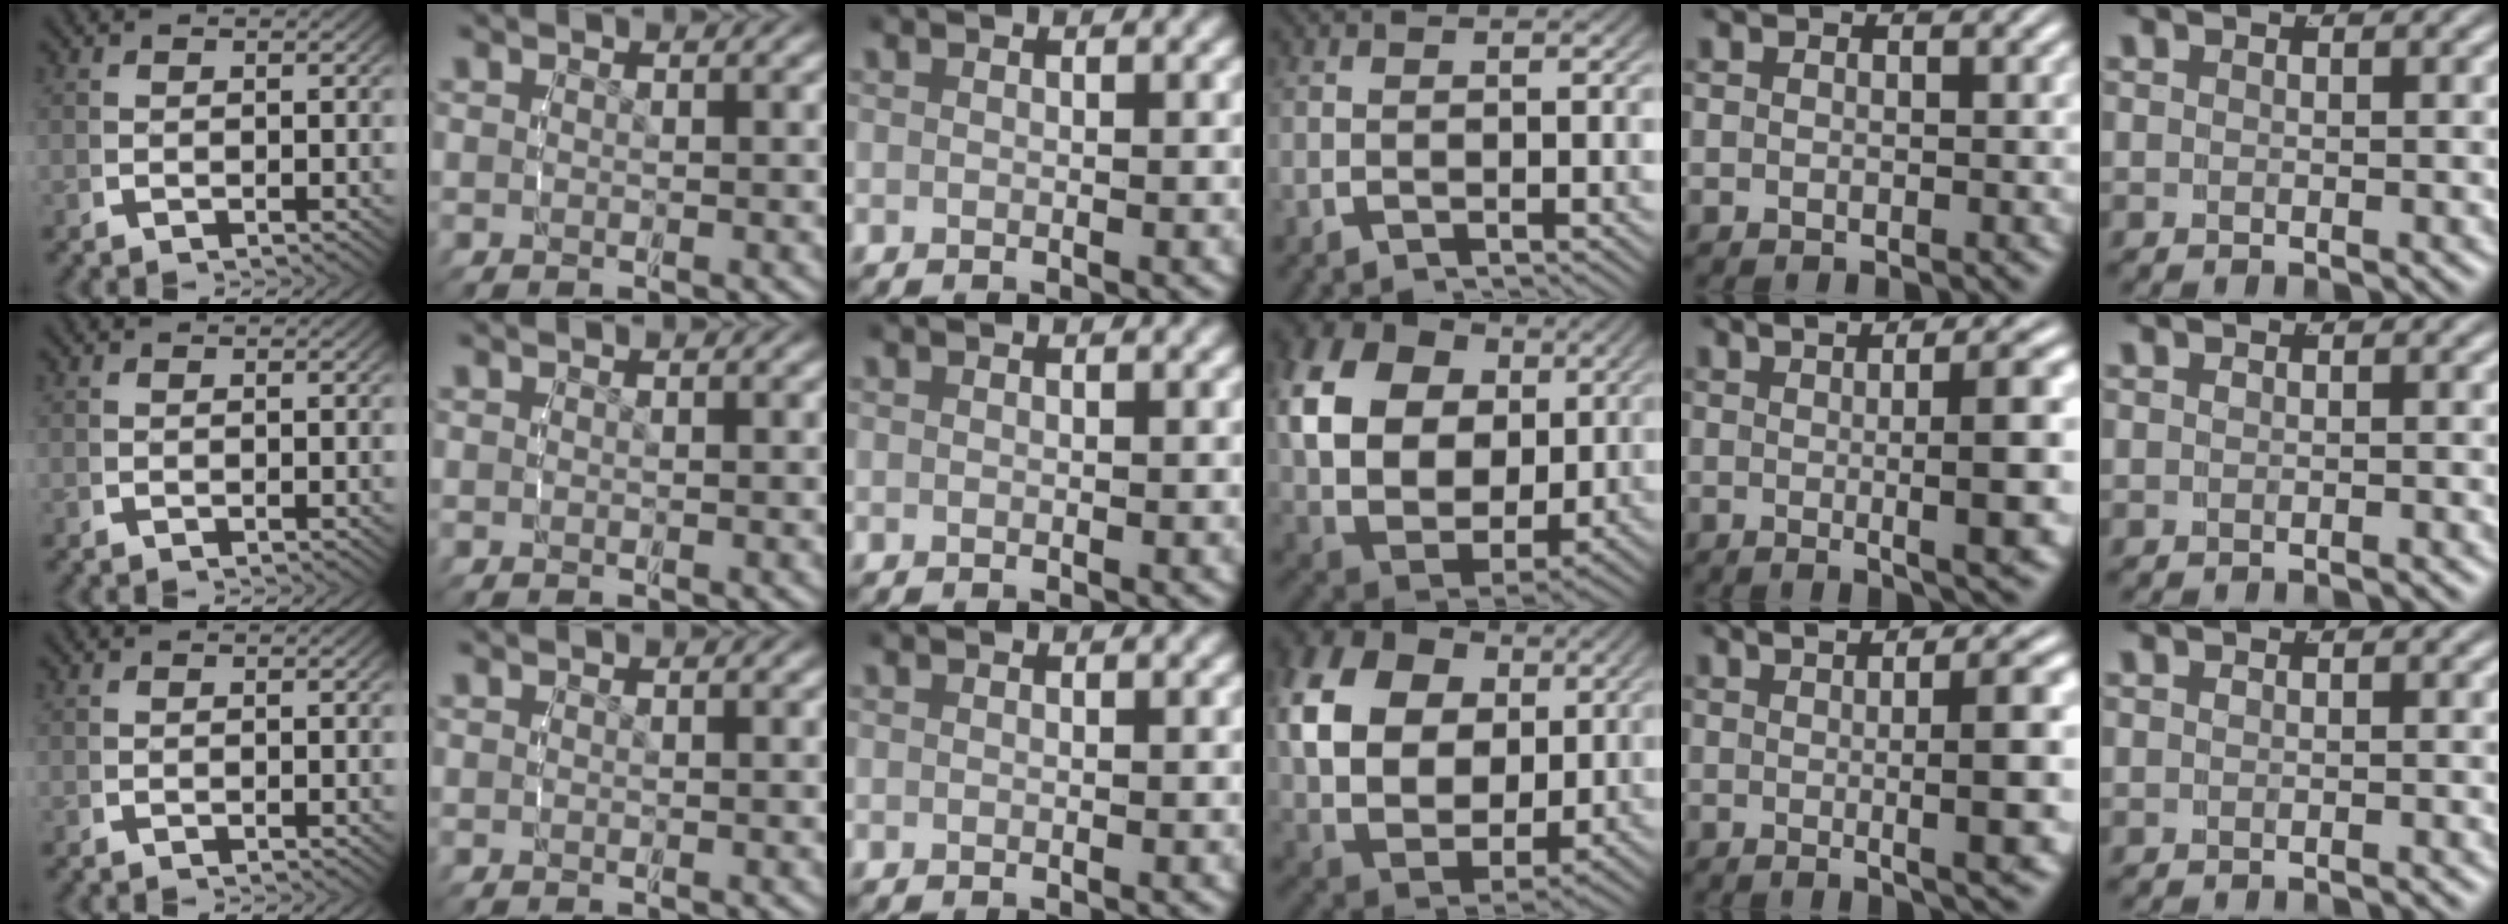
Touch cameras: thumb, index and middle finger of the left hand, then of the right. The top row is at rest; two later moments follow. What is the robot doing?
{"motion": "lift_and_place", "object": "cloth"}